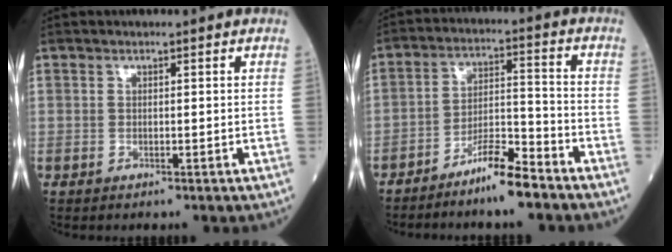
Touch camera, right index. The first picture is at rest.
{"total": 7.5, "force": [-6.0, 0.4, 4.6], "torque": [-0.081, -0.005, -0.113]}